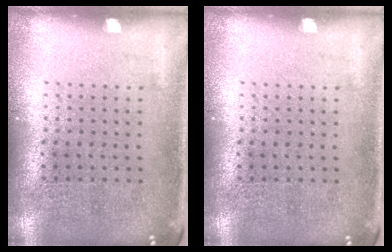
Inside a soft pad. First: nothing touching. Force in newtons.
{"total": 0.0}